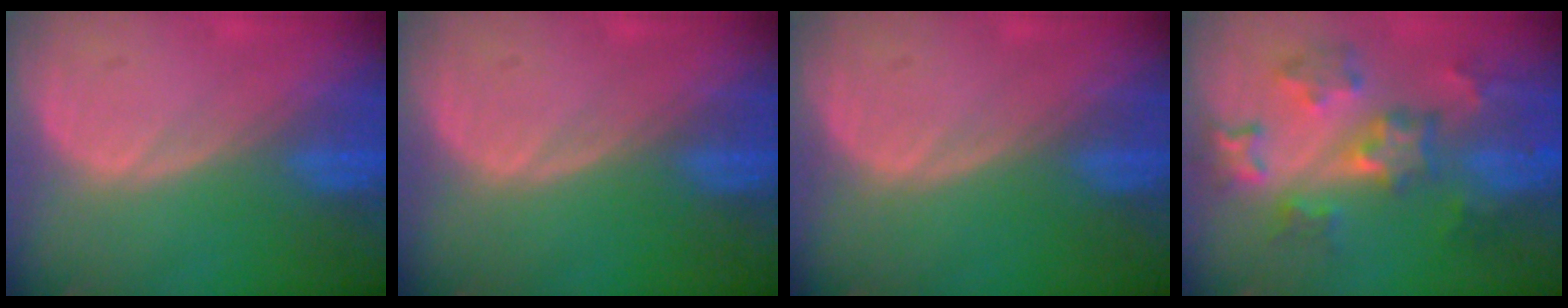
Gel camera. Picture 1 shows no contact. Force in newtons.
{"total": 0.0}
{"total": 0.0}
{"total": 8.7, "press": 7.8, "slide": 3.8}